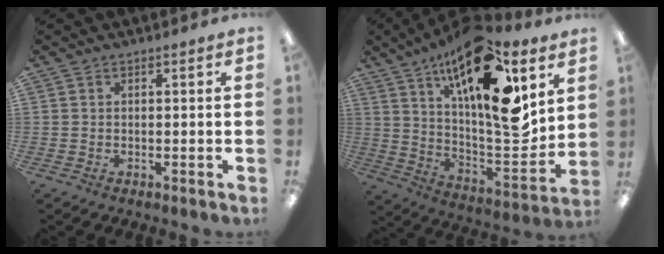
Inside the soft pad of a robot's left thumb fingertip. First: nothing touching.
{"total": 24.6, "force": [13.4, 8.2, 19.0], "torque": [-0.305, -0.092, 0.217]}